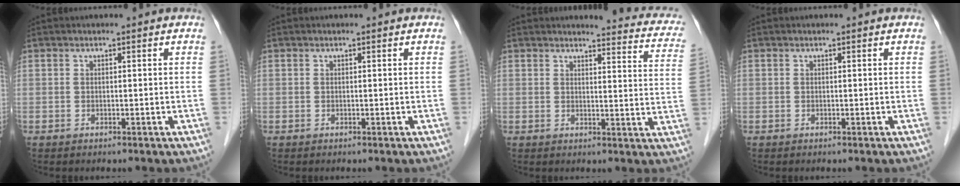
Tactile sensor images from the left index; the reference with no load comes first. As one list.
[{"total": 0.0}, {"total": 11.2, "force": [10.5, 2.0, 3.4], "torque": [-0.013, -0.044, 0.085]}, {"total": 0.0}]